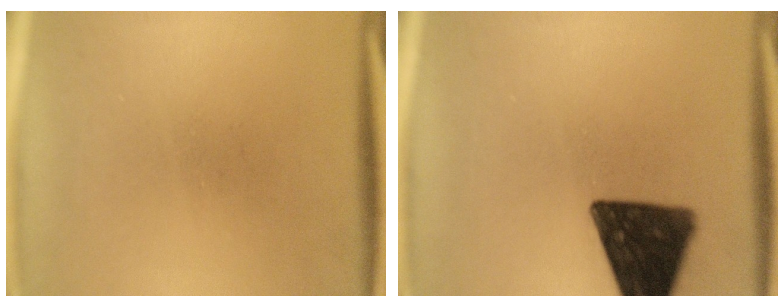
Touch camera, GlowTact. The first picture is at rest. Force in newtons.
{"total": 16.1}